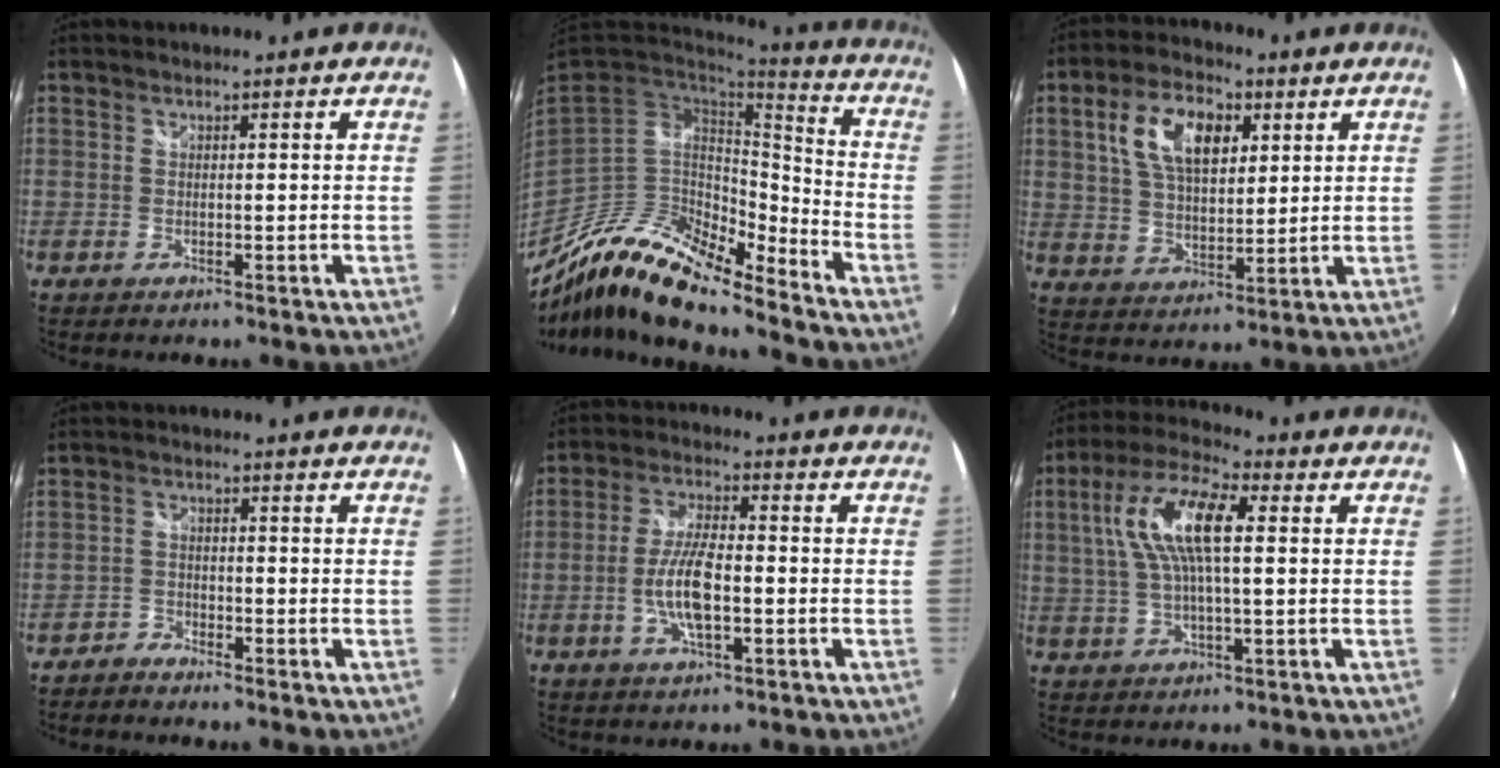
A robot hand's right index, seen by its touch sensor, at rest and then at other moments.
{"total": 16.8, "force": [-13.4, 3.9, 9.2], "torque": [-0.166, -0.025, -0.260]}
{"total": 12.1, "force": [4.3, 6.5, 9.2], "torque": [-0.178, 0.020, 0.081]}
{"total": 2.2, "force": [-2.1, 0.7, -0.1], "torque": [-0.005, 0.000, -0.045]}
{"total": 8.6, "force": [-2.0, 2.6, 7.9], "torque": [-0.162, 0.002, -0.040]}
{"total": 12.8, "force": [2.4, 4.3, 11.8], "torque": [-0.236, 0.019, 0.042]}